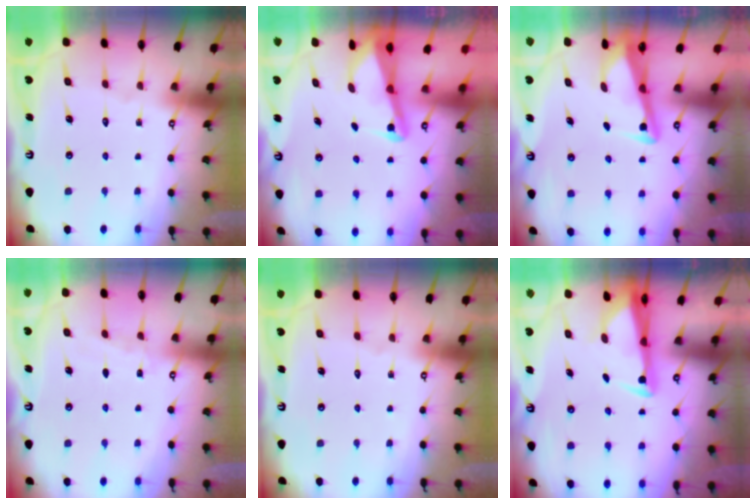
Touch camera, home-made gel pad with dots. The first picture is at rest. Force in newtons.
{"total": 2.1, "press": 2.1, "slide": 0.3}
{"total": 3.5, "press": 3.5, "slide": 0.4}
{"total": 3.2, "press": 3.1, "slide": 0.5}
{"total": 0.0}
{"total": 2.9, "press": 2.7, "slide": 0.9}